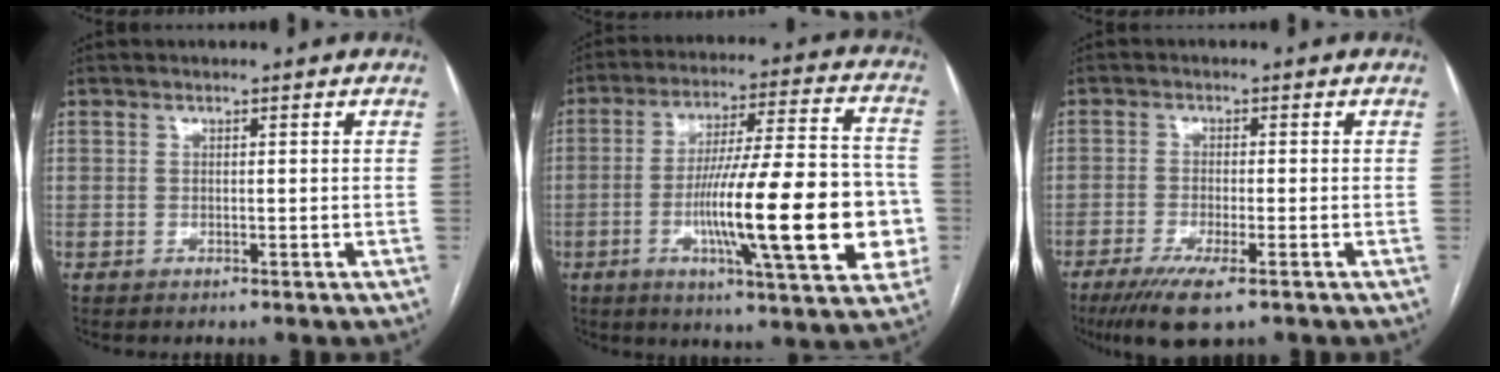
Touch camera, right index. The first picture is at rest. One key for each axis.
{"total": 22.8, "fx": -5.0, "fy": 3.2, "fz": 22.0, "tx": -0.304, "ty": 0.009, "tz": -0.070}
{"total": 6.8, "fx": -4.3, "fy": 0.8, "fz": 5.1, "tx": -0.093, "ty": -0.018, "tz": -0.071}